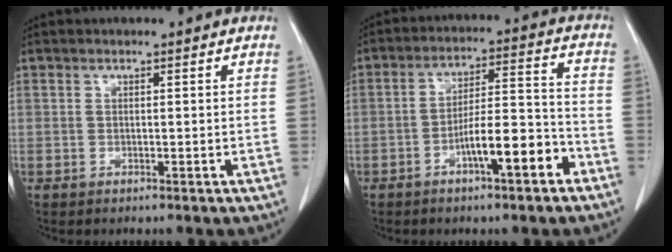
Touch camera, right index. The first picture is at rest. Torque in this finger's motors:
{"motor_torque": [1.33, -0.80, 0.66, 0.16]}